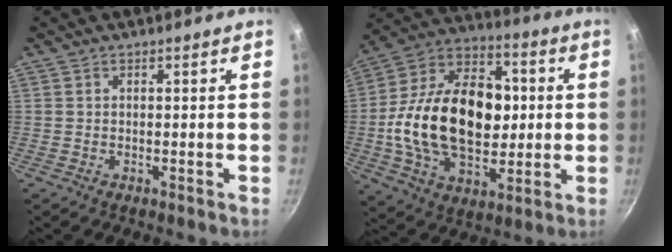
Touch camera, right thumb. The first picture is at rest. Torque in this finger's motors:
{"motor_torque": [1.94, 3.03, 1.24, -1.03, 0.66]}